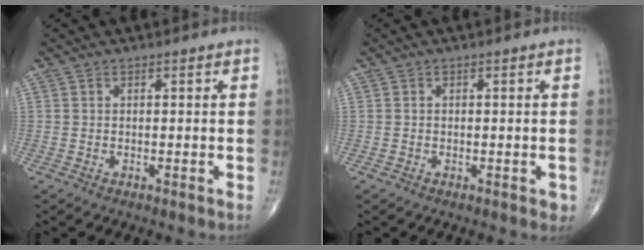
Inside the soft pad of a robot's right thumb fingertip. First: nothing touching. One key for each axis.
{"total": 1.2, "fx": -0.5, "fy": 0.7, "fz": 0.8, "tx": -0.002, "ty": 0.001, "tz": -0.008}